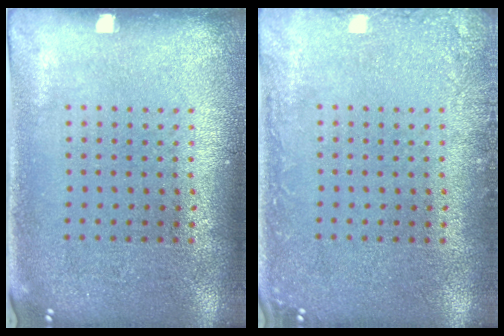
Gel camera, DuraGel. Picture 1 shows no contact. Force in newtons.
{"total": 1.6, "press": 1.6, "slide": 0.3}